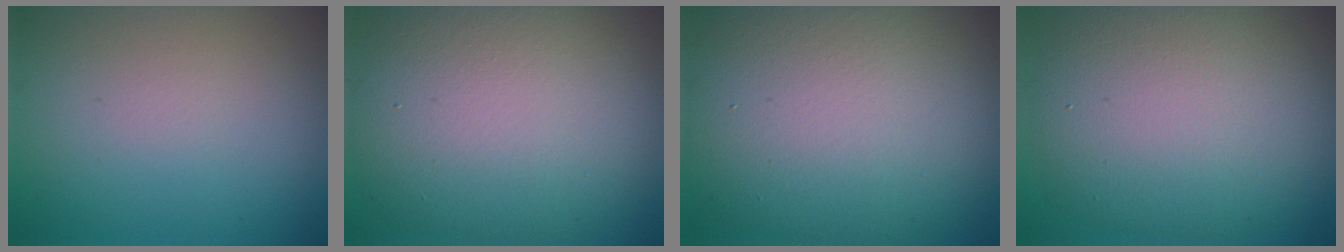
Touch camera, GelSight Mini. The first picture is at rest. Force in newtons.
{"total": 12.7, "press": 12.7, "slide": 0.6}
{"total": 14.1, "press": 14.1, "slide": 0.8}
{"total": 10.9, "press": 10.8, "slide": 0.7}